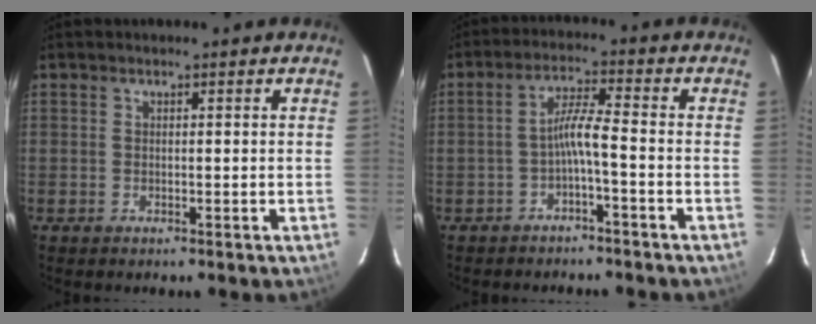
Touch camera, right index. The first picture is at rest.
{"total": 4.2, "force": [-2.1, -0.3, 3.7], "torque": [-0.081, 0.012, -0.038]}